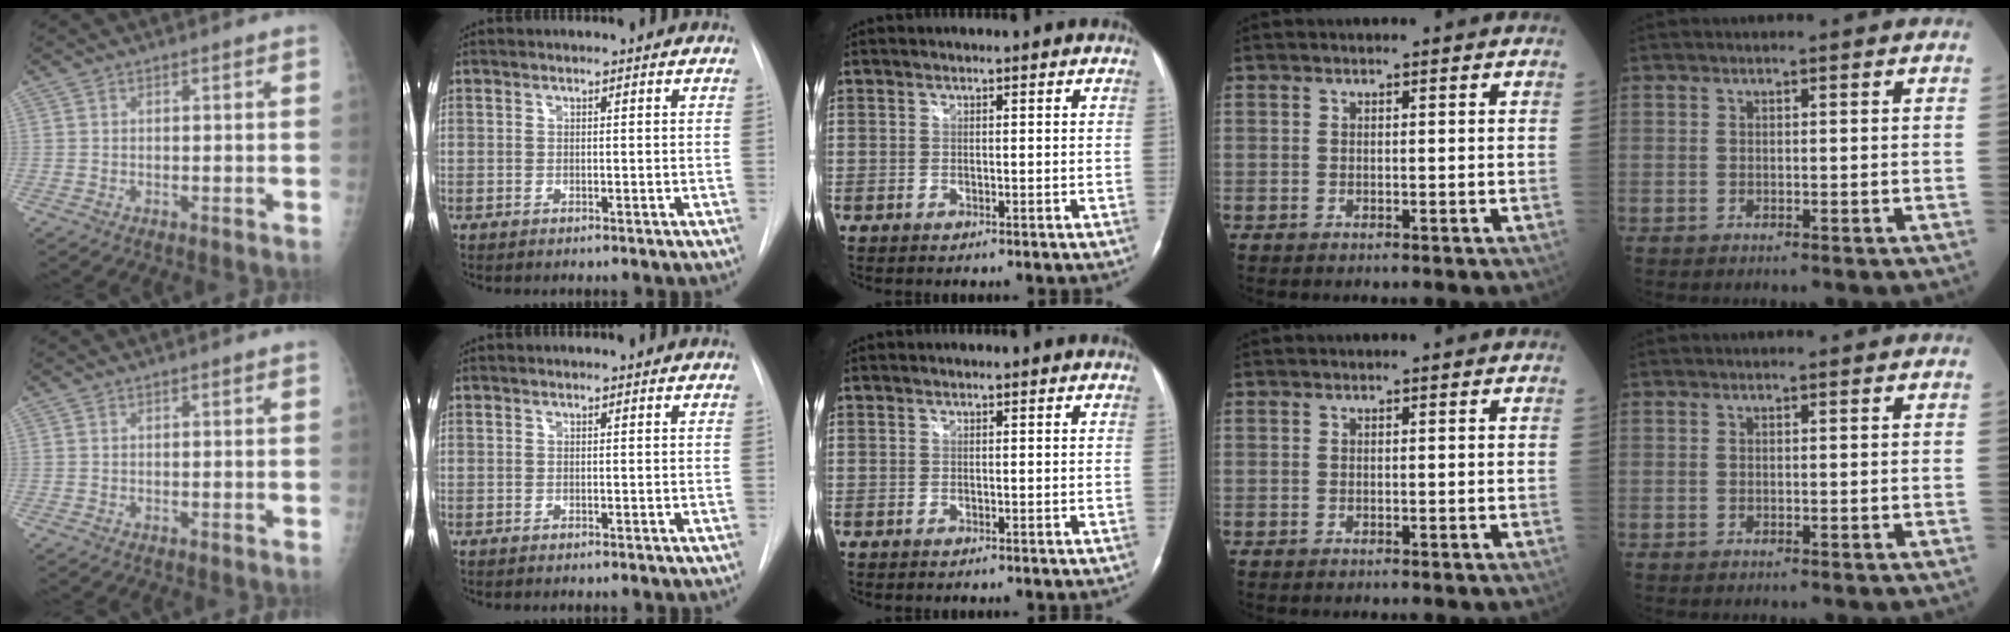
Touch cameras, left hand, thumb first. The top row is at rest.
{}